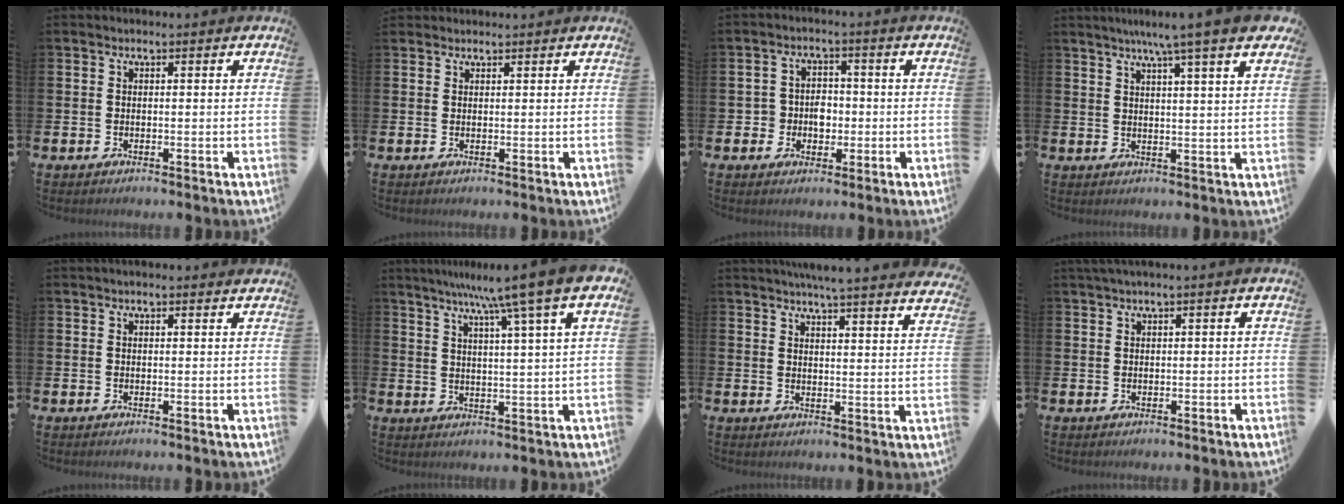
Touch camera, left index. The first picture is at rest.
{"total": 1.2, "force": [1.1, 0.4, -0.1], "torque": [0.008, 0.000, 0.019]}
{"total": 3.5, "force": [-0.8, 3.3, 1.1], "torque": [-0.026, 0.005, -0.023]}
{"total": 6.9, "force": [5.6, -0.3, 3.9], "torque": [-0.081, -0.016, 0.096]}
{"total": 0.8, "force": [0.8, 0.2, 0.3], "torque": [-0.005, 0.003, 0.014]}
{"total": 8.0, "force": [6.0, -0.9, 5.1], "torque": [-0.102, -0.032, 0.094]}
{"total": 5.7, "force": [5.5, -0.5, 1.2], "torque": [-0.031, -0.031, 0.096]}
{"total": 1.0, "force": [0.6, -0.2, 0.8], "torque": [-0.014, 0.001, 0.010]}